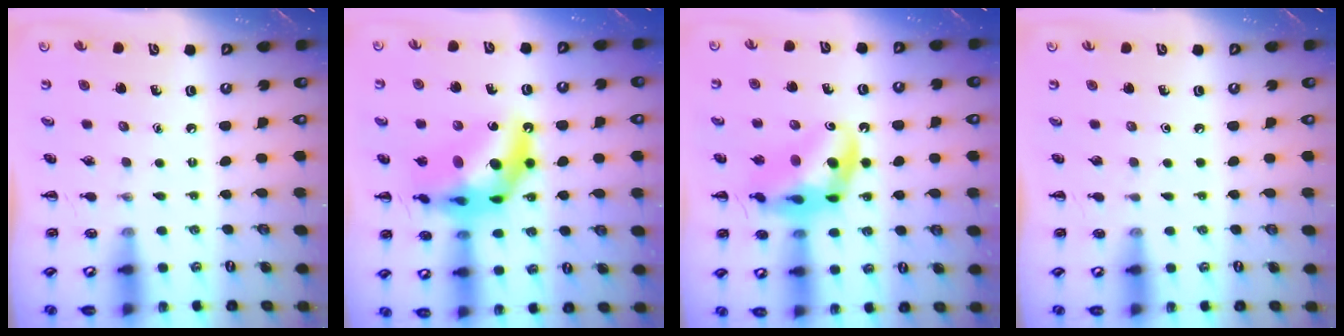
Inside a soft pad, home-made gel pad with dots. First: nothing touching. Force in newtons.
{"total": 17.1, "press": 16.5, "slide": 4.7}
{"total": 15.0, "press": 14.4, "slide": 4.0}
{"total": 0.0}